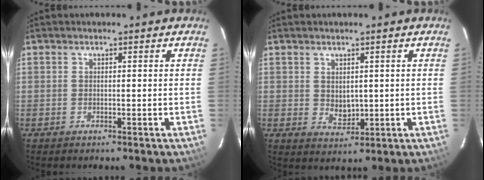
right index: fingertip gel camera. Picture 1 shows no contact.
{"total": 3.2, "force": [0.9, 2.4, 2.0], "torque": [-0.030, -0.003, 0.020]}